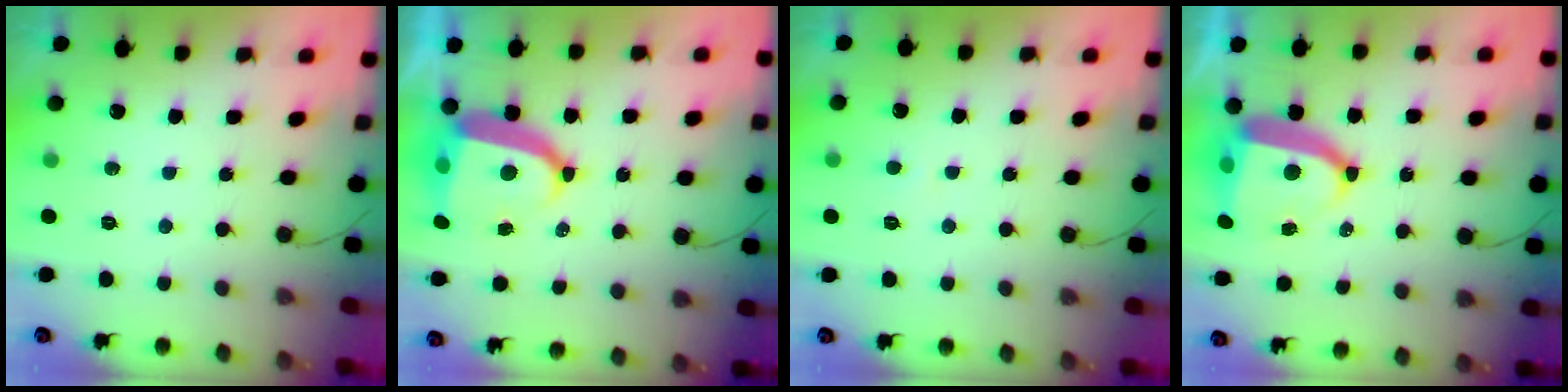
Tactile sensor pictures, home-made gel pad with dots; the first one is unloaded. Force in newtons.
{"total": 11.8, "press": 11.7, "slide": 1.5}
{"total": 1.7, "press": 1.7, "slide": 0.2}
{"total": 10.5, "press": 10.4, "slide": 1.2}